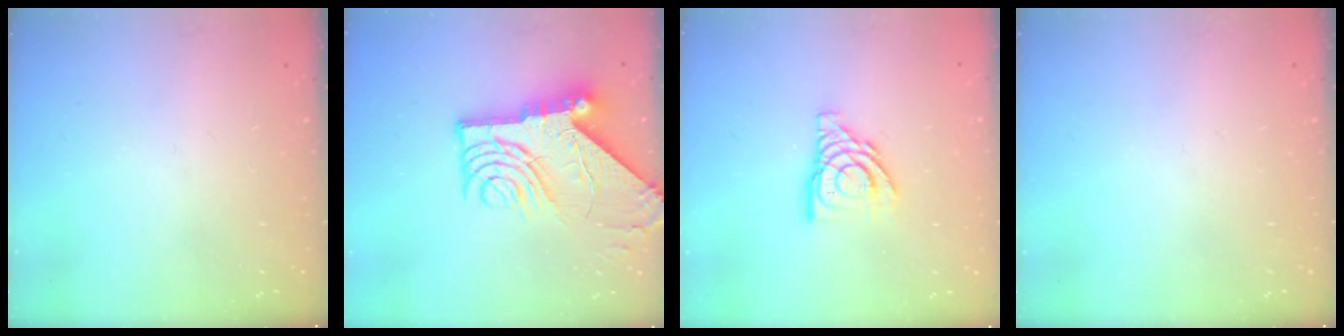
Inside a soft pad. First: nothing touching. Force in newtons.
{"total": 15.2, "press": 15.1, "slide": 1.6}
{"total": 12.4, "press": 12.3, "slide": 1.3}
{"total": 0.0}